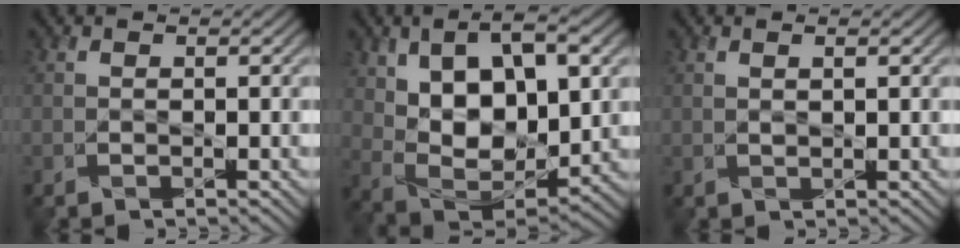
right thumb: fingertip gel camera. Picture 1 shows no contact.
{"total": 14.8, "force": [4.8, 8.2, 11.4], "torque": [-0.207, -0.011, 0.096]}
{"total": 0.9, "force": [0.4, 0.0, 0.8], "torque": [-0.018, -0.003, 0.010]}